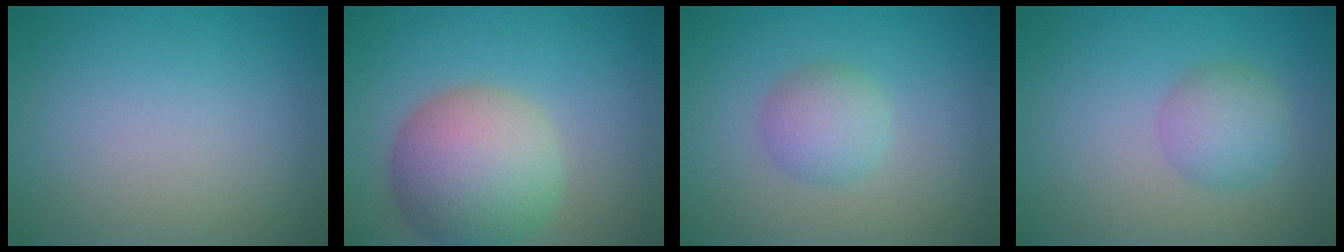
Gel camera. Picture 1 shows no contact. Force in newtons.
{"total": 8.1, "press": 8.1, "slide": 0.3}
{"total": 2.7, "press": 2.7, "slide": 0.0}
{"total": 3.0, "press": 3.0, "slide": 0.1}